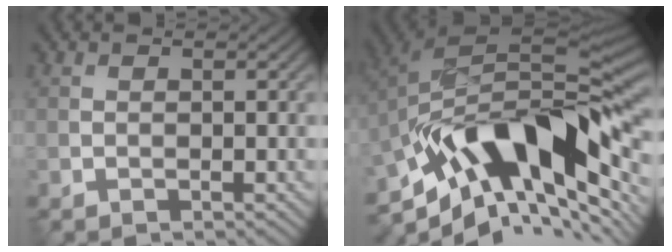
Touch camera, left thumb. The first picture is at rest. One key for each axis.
{"total": 16.2, "fx": -6.6, "fy": 7.2, "fz": 12.9, "tx": -0.215, "ty": 0.010, "tz": -0.126}